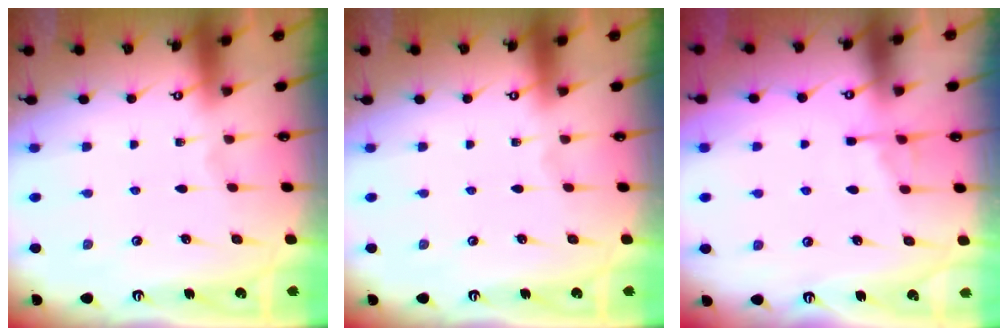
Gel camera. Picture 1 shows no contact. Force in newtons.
{"total": 0.0}
{"total": 3.9, "press": 3.9, "slide": 0.6}